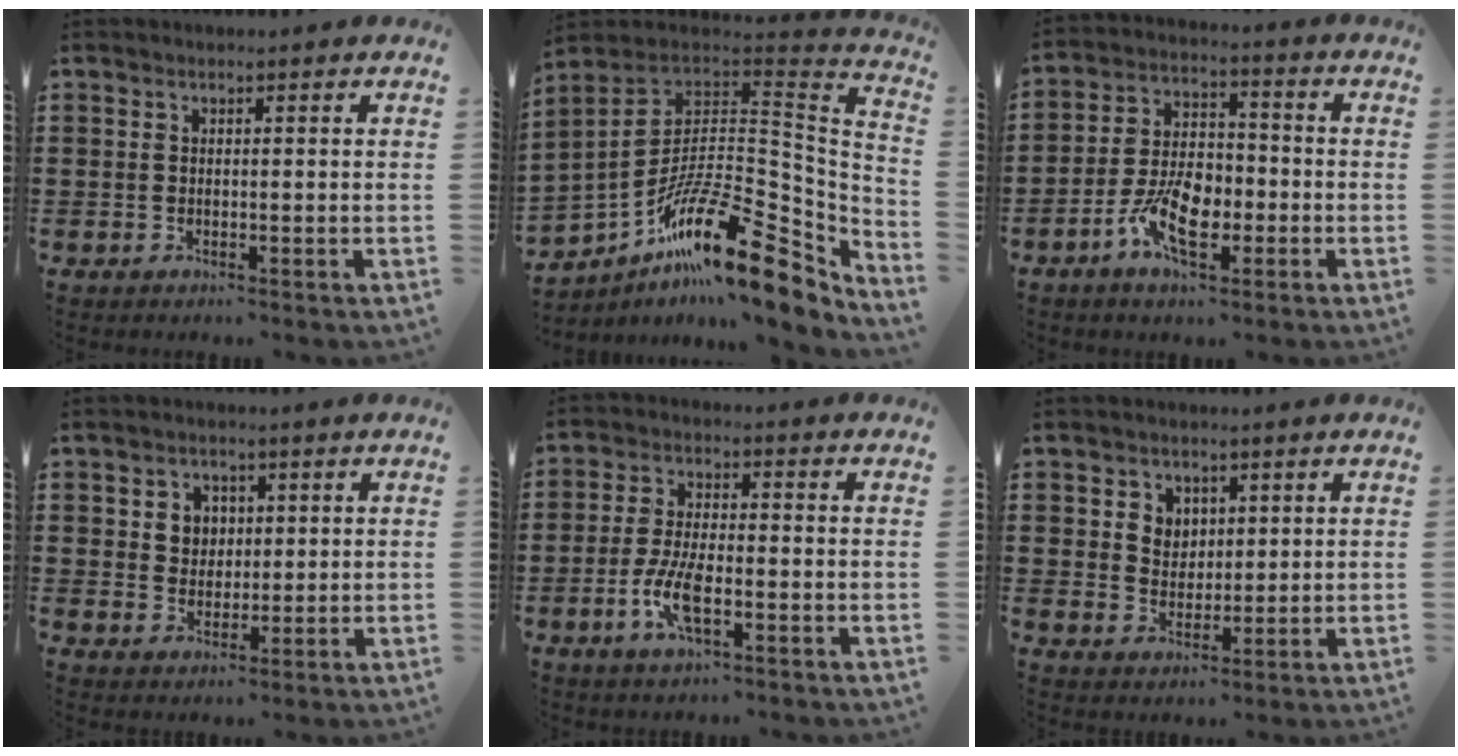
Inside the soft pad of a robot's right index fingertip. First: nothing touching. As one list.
[{"total": 20.0, "force": [-11.9, 5.9, 15.0], "torque": [-0.257, 0.017, -0.215]}, {"total": 8.9, "force": [-3.6, 4.7, 6.6], "torque": [-0.142, 0.003, -0.068]}, {"total": 3.5, "force": [1.1, 3.2, 0.9], "torque": [-0.024, 0.009, 0.017]}, {"total": 6.7, "force": [-2.5, 2.6, 5.7], "torque": [-0.128, -0.005, -0.051]}, {"total": 3.7, "force": [1.8, 3.2, 0.6], "torque": [-0.019, 0.010, 0.032]}]